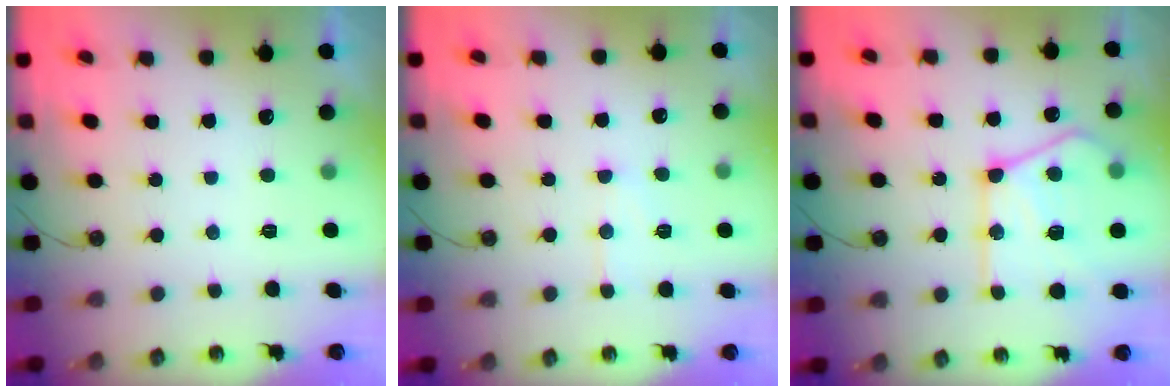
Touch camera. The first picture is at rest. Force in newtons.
{"total": 6.8, "press": 6.8, "slide": 0.4}
{"total": 19.9, "press": 19.8, "slide": 2.2}